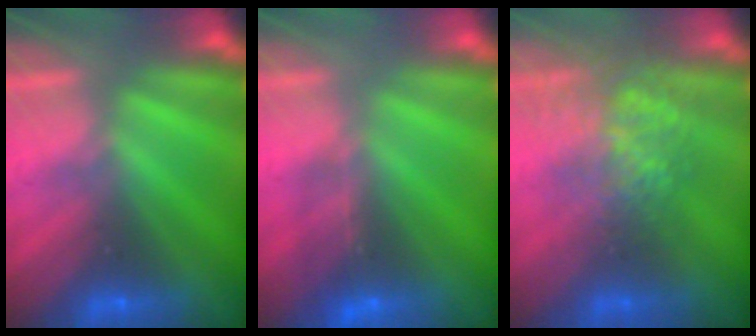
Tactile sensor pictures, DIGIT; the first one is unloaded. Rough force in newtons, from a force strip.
{"total": 1.3}
{"total": 3.7}